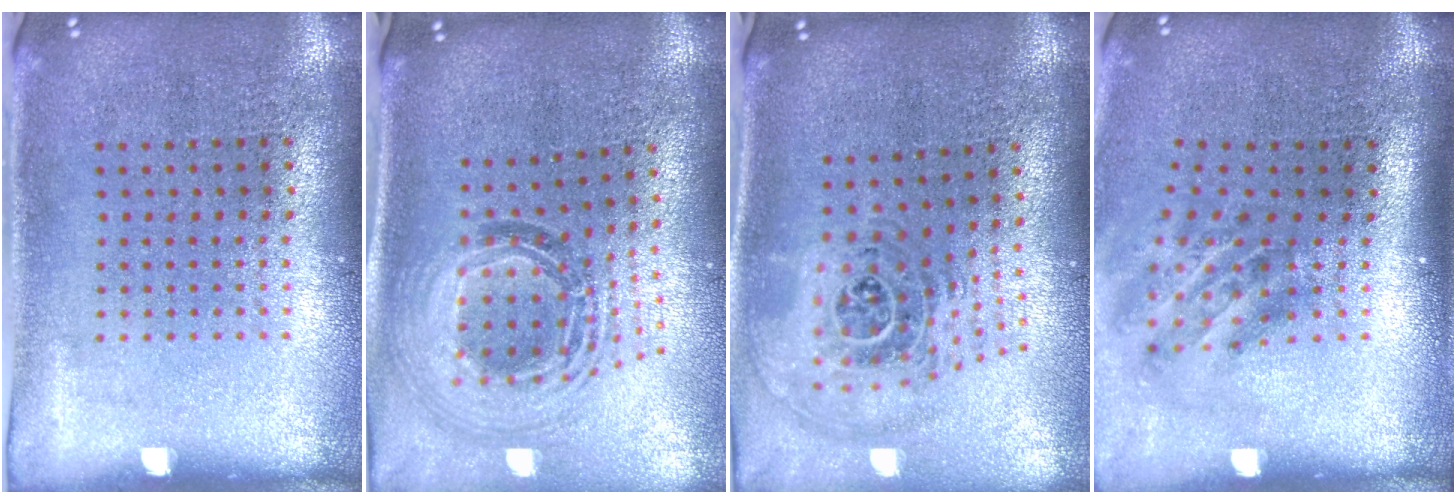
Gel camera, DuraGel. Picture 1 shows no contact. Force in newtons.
{"total": 1.6, "press": 1.4, "slide": 0.8}
{"total": 1.7, "press": 1.4, "slide": 1.0}
{"total": 1.9, "press": 1.1, "slide": 1.5}